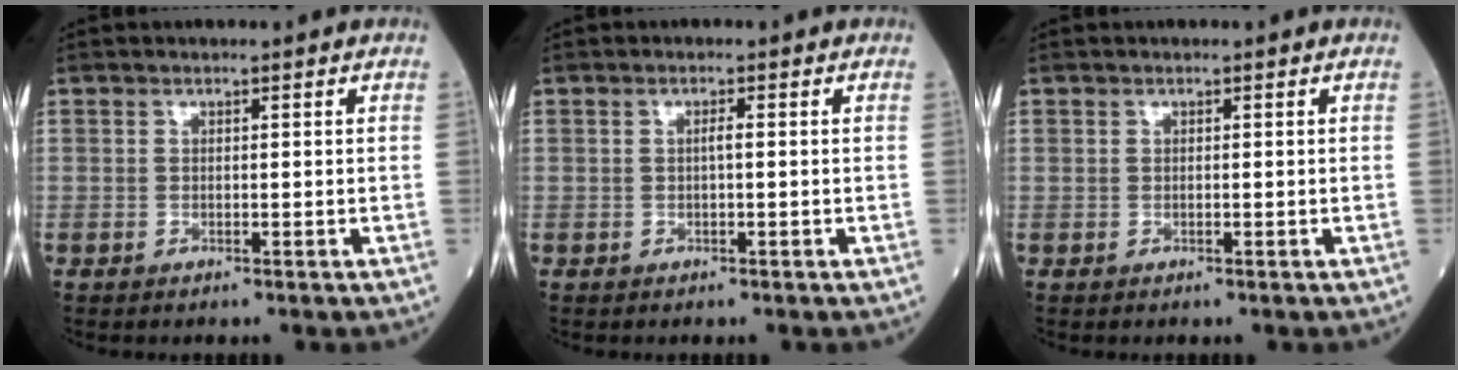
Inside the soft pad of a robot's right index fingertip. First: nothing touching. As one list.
[{"total": 0.9, "force": [0.0, 0.0, 0.9], "torque": [-0.016, 0.002, -0.001]}, {"total": 0.0}]